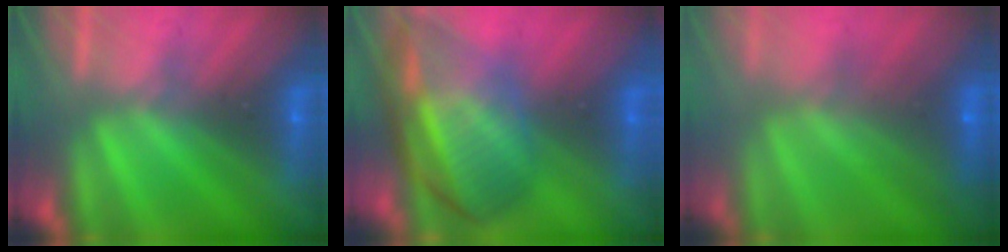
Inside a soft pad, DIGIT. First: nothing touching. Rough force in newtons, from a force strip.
{"total": 7.6}
{"total": 7.1}